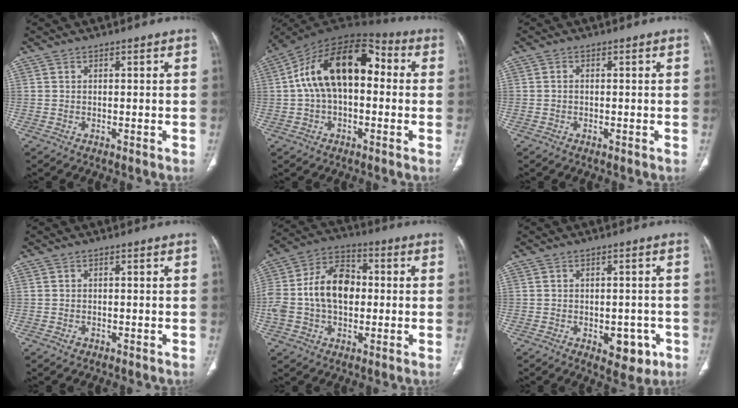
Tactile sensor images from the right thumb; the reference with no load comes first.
{"total": 18.1, "force": [1.7, 10.3, 14.7], "torque": [-0.240, 0.051, 0.019]}
{"total": 0.5, "force": [-0.1, 0.4, 0.4], "torque": [-0.001, 0.003, -0.006]}
{"total": 1.1, "force": [-0.5, 0.9, 0.4], "torque": [-0.006, 0.003, -0.007]}
{"total": 15.6, "force": [0.0, 10.5, 11.5], "torque": [-0.200, 0.038, -0.006]}
{"total": 6.6, "force": [-2.4, 4.0, 4.6], "torque": [-0.031, 0.009, -0.020]}